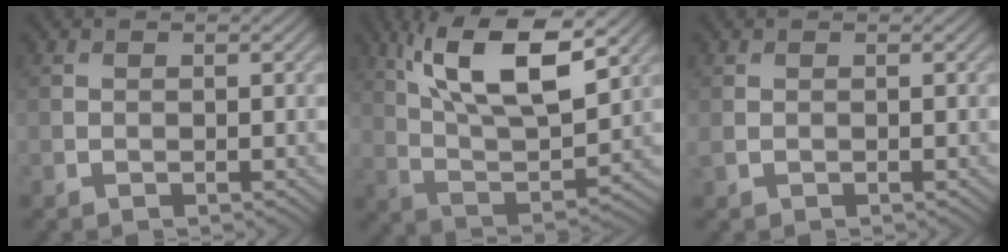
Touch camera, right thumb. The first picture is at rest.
{"total": 14.6, "force": [7.2, 5.3, 11.6], "torque": [-0.231, 0.000, 0.128]}
{"total": 0.7, "force": [0.1, 0.4, 0.6], "torque": [-0.020, 0.000, 0.002]}